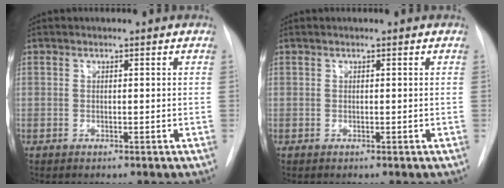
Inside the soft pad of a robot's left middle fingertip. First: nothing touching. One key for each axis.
{"total": 0.0}